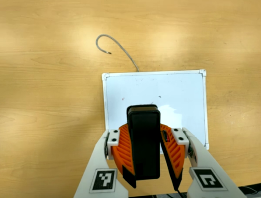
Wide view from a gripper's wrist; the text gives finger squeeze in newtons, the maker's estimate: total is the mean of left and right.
{"total": 9.3, "left": 9.7, "right": 9.0}